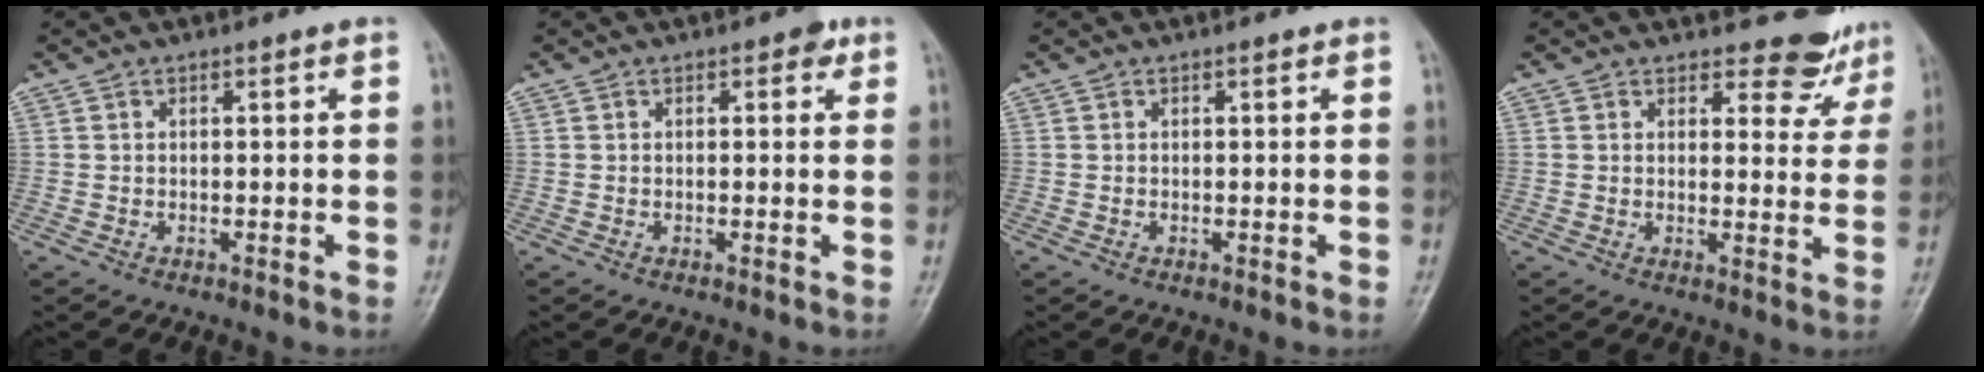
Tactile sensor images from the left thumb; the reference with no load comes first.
{"total": 1.7, "force": [0.8, 1.1, 1.0], "torque": [0.000, 0.001, 0.006]}
{"total": 0.0}
{"total": 6.7, "force": [6.0, 3.0, 0.8], "torque": [0.020, -0.049, 0.062]}